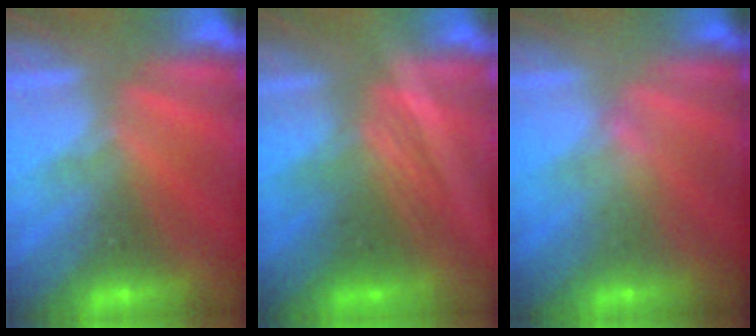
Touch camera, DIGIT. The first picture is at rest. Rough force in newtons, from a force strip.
{"total": 1.9}
{"total": 2.4}